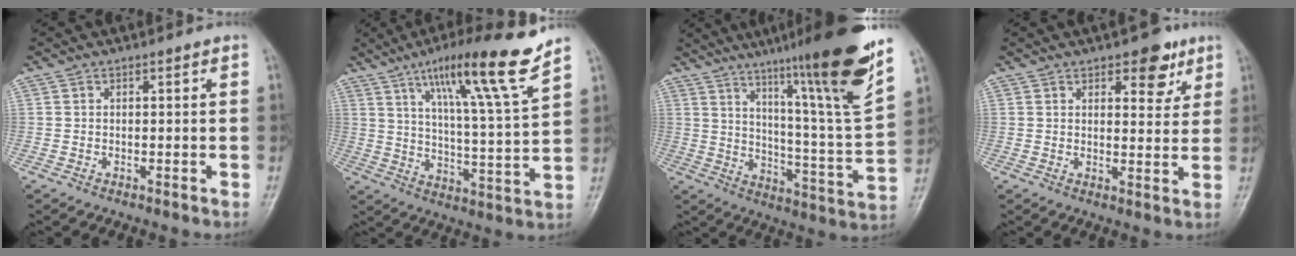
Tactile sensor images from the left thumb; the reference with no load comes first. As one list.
[{"total": 16.5, "force": [11.0, 0.3, 12.4], "torque": [-0.190, -0.055, 0.174]}, {"total": 23.6, "force": [15.8, 0.8, 17.6], "torque": [-0.239, -0.080, 0.238]}, {"total": 6.8, "force": [4.0, 3.4, 4.3], "torque": [-0.026, -0.018, 0.050]}]